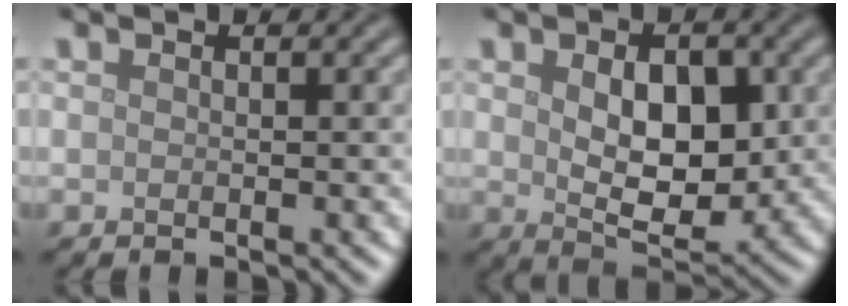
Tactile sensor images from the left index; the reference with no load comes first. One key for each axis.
{"total": 6.2, "fx": 0.6, "fy": 3.7, "fz": 4.9, "tx": -0.077, "ty": -0.010, "tz": 0.017}